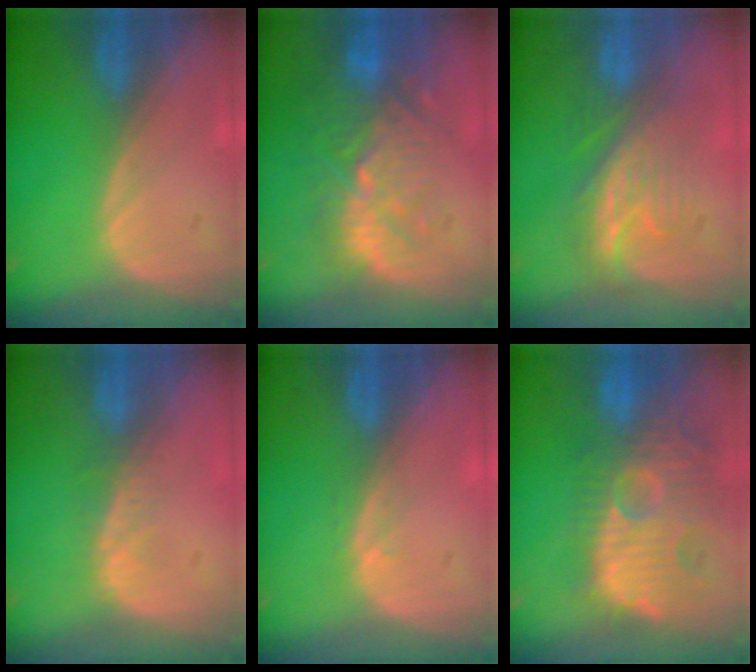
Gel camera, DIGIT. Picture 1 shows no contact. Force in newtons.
{"total": 11.1, "press": 9.7, "slide": 5.4}
{"total": 7.4, "press": 7.0, "slide": 2.3}
{"total": 2.8, "press": 2.3, "slide": 1.7}
{"total": 1.0, "press": 0.7, "slide": 0.7}
{"total": 13.5, "press": 12.3, "slide": 5.5}